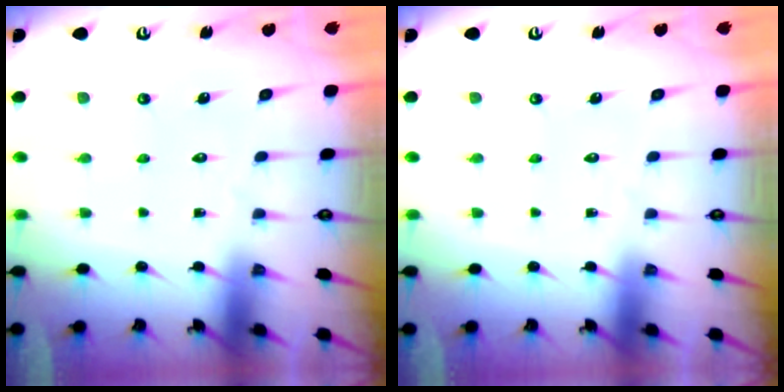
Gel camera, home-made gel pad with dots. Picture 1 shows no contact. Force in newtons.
{"total": 0.0}